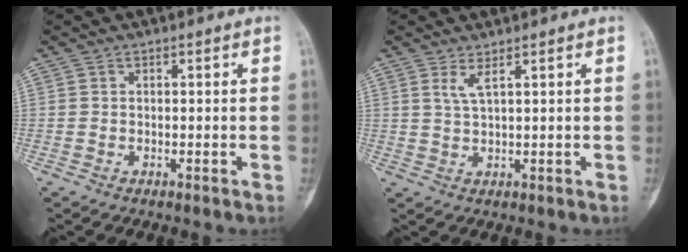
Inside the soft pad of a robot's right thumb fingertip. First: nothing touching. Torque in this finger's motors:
{"motor_torque": [-0.51, 0.43, 0.44, 0.09, 0.05]}